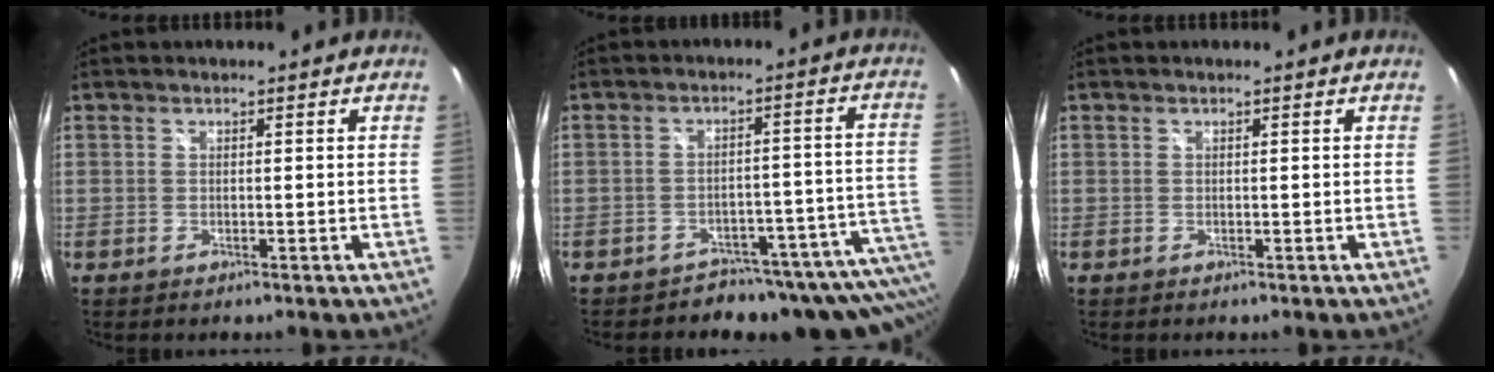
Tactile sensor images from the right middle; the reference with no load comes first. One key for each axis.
{"total": 15.8, "fx": -13.8, "fy": 5.9, "fz": 5.1, "tx": -0.035, "ty": 0.013, "tz": -0.181}
{"total": 0.0}